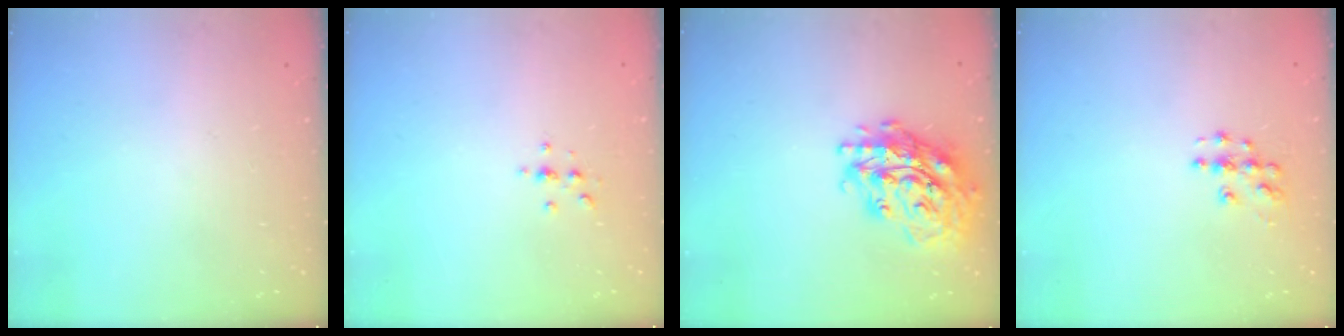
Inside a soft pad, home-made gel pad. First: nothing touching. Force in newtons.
{"total": 2.3, "press": 2.3, "slide": 0.2}
{"total": 21.0, "press": 20.9, "slide": 2.7}
{"total": 6.6, "press": 6.6, "slide": 0.3}